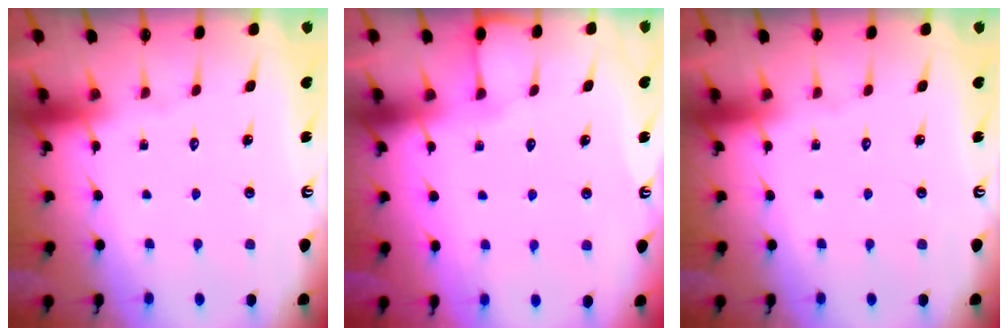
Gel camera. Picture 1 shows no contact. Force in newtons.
{"total": 2.9, "press": 2.9, "slide": 0.5}
{"total": 0.0}